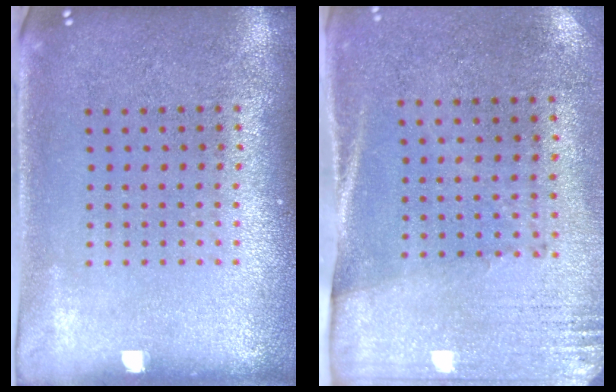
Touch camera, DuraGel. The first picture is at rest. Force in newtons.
{"total": 2.8, "press": 2.4, "slide": 1.4}